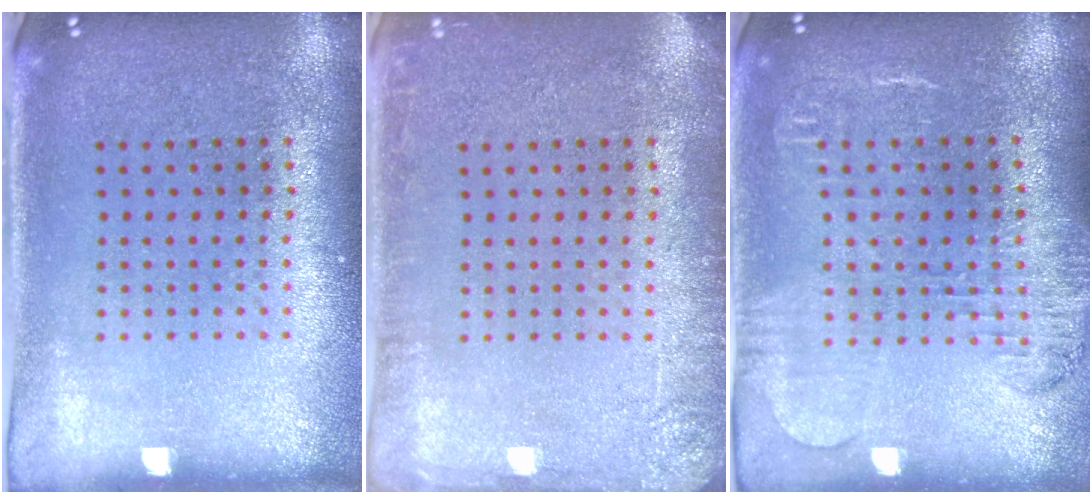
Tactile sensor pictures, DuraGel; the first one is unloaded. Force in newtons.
{"total": 2.1, "press": 2.1, "slide": 0.3}
{"total": 1.8, "press": 1.7, "slide": 0.7}